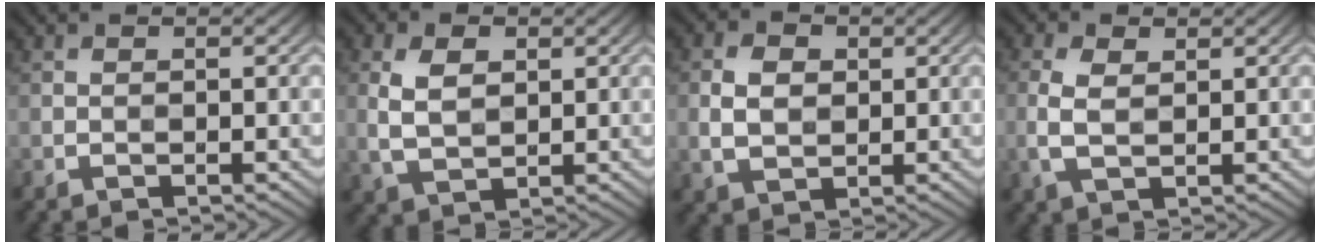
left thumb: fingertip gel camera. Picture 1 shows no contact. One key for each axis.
{"total": 5.1, "fx": 1.2, "fy": 3.3, "fz": 3.7, "tx": -0.086, "ty": -0.001, "tz": 0.024}
{"total": 4.5, "fx": 0.6, "fy": 3.4, "fz": 2.9, "tx": -0.066, "ty": -0.002, "tz": 0.010}
{"total": 3.8, "fx": 0.6, "fy": 2.2, "fz": 3.0, "tx": -0.077, "ty": 0.001, "tz": 0.013}